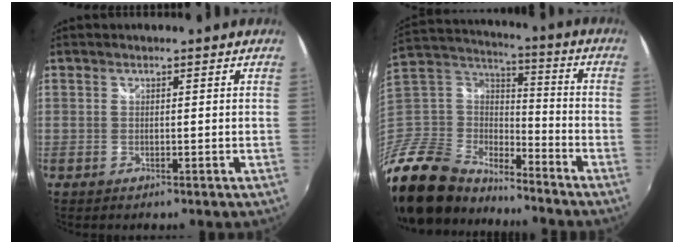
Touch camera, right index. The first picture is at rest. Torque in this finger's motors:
{"motor_torque": [-0.16, -0.09, -0.83, -0.21]}